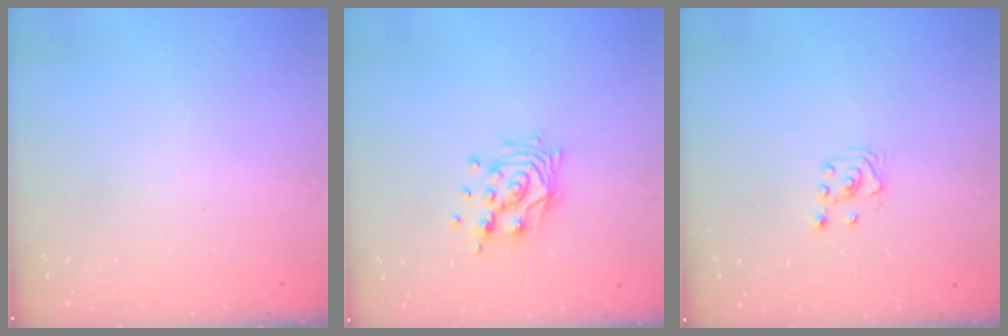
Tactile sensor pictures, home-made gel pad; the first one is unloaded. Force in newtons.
{"total": 11.1, "press": 11.0, "slide": 0.9}
{"total": 3.1, "press": 2.8, "slide": 1.3}